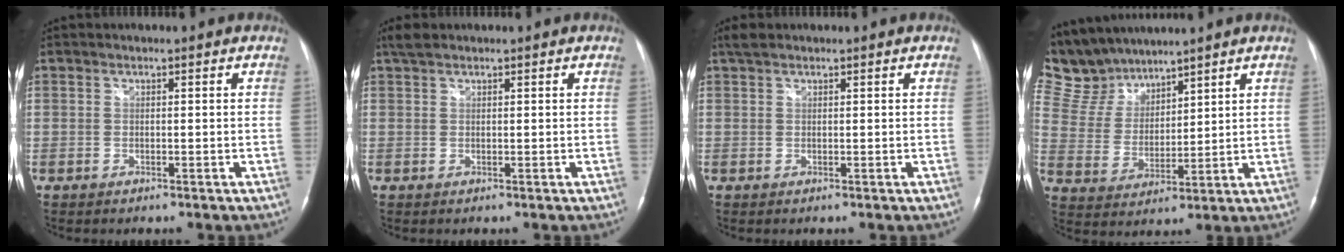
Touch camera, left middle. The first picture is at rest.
{"total": 1.9, "force": [1.5, 0.8, 0.8], "torque": [-0.020, 0.016, 0.028]}
{"total": 1.6, "force": [1.3, 0.7, 0.8], "torque": [-0.019, 0.017, 0.025]}
{"total": 9.8, "force": [9.2, 3.2, 1.0], "torque": [-0.043, 0.018, 0.199]}